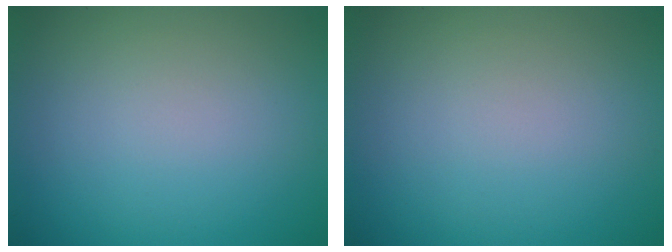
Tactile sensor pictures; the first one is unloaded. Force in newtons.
{"total": 0.0}